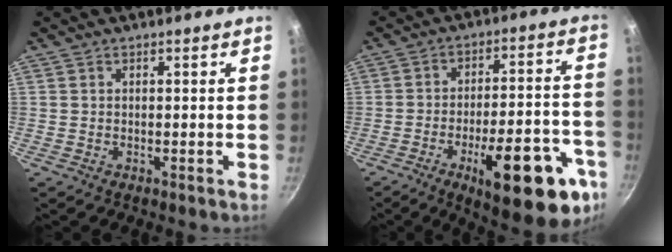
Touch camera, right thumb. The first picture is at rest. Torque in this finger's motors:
{"motor_torque": [2.33, 2.11, 1.95, -0.82, 0.16]}